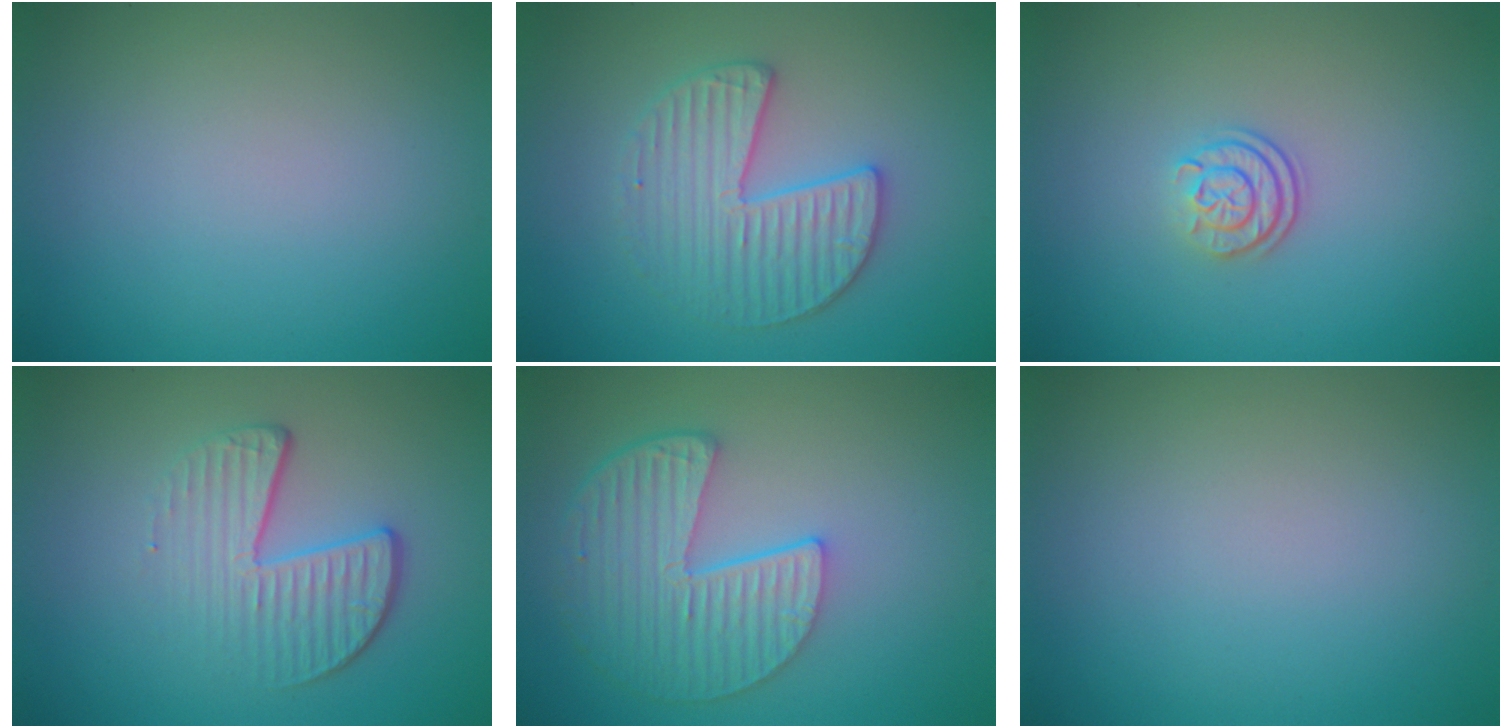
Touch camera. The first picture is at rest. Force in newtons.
{"total": 3.5, "press": 3.4, "slide": 0.6}
{"total": 2.4, "press": 1.8, "slide": 1.5}
{"total": 4.2, "press": 2.9, "slide": 3.0}
{"total": 6.0, "press": 4.6, "slide": 3.8}
{"total": 0.0}